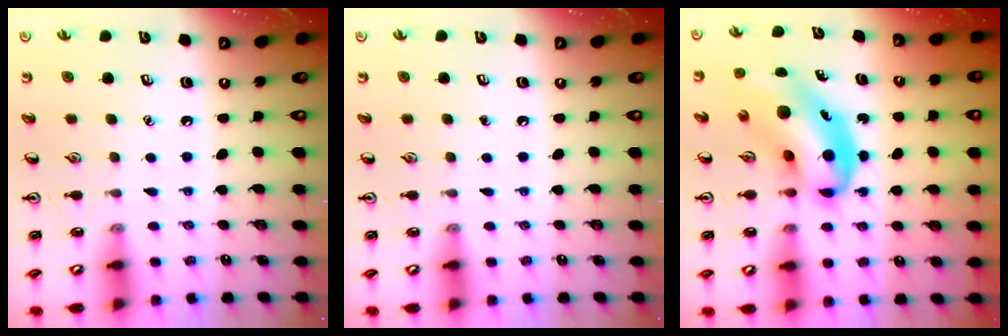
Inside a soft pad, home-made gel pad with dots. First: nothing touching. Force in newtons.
{"total": 0.0}
{"total": 11.3, "press": 10.9, "slide": 3.1}